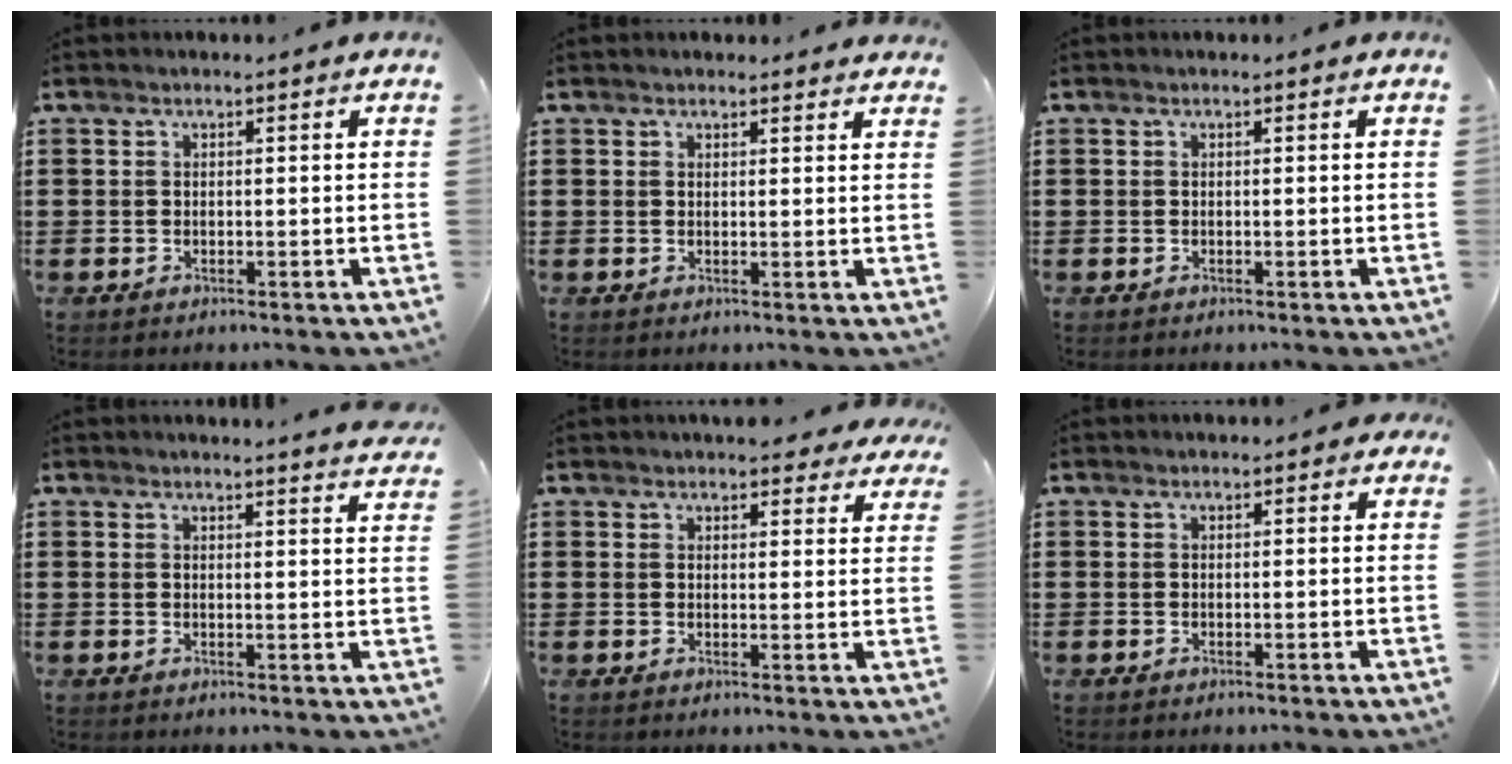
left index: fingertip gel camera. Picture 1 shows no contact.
{"total": 1.3, "force": [1.3, 0.2, 0.1], "torque": [-0.005, 0.003, 0.025]}
{"total": 0.0}
{"total": 2.5, "force": [2.4, -0.5, 0.5], "torque": [-0.007, -0.013, 0.044]}
{"total": 3.7, "force": [3.4, 1.0, 1.1], "torque": [-0.015, -0.009, 0.061]}
{"total": 0.6, "force": [0.4, 0.3, 0.4], "torque": [-0.009, 0.005, 0.007]}